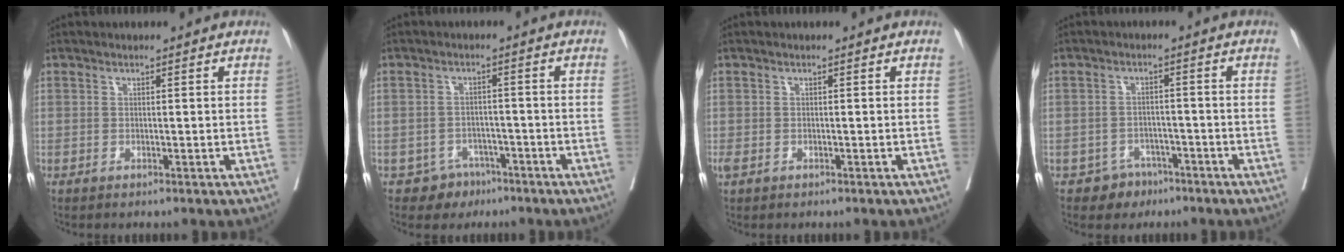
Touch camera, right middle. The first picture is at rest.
{"total": 3.8, "force": [-2.5, 2.9, 0.1], "torque": [0.002, 0.012, -0.031]}
{"total": 1.1, "force": [-0.4, 0.8, 0.6], "torque": [-0.017, 0.000, -0.005]}
{"total": 3.6, "force": [-2.3, 2.7, 0.1], "torque": [0.000, 0.012, -0.030]}